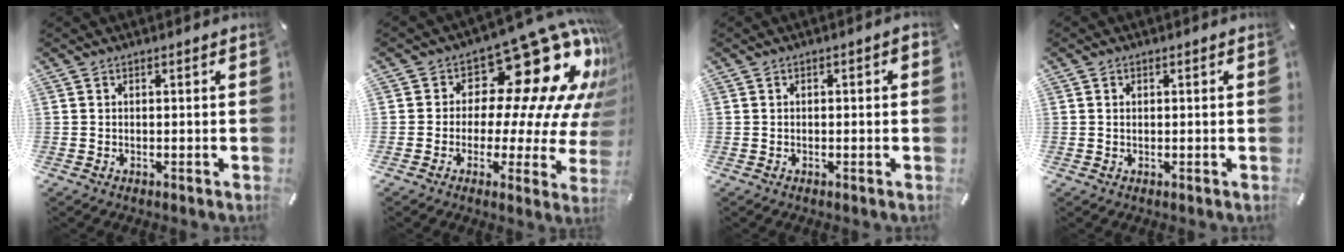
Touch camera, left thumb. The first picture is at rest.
{"total": 21.2, "force": [10.3, 10.1, 15.5], "torque": [-0.197, -0.090, 0.171]}
{"total": 0.9, "force": [-0.2, 0.4, 0.8], "torque": [-0.015, 0.003, -0.005]}
{"total": 0.8, "force": [0.1, 0.6, 0.6], "torque": [-0.013, 0.004, 0.001]}